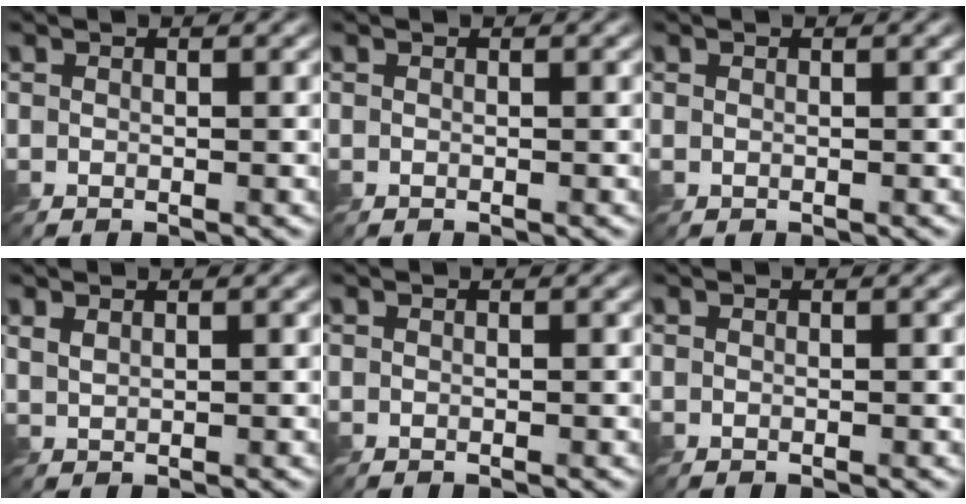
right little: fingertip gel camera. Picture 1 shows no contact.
{"total": 0.0}
{"total": 0.0}
{"total": 1.1, "force": [0.9, 0.4, 0.6], "torque": [-0.019, -0.001, 0.021]}
{"total": 0.0}
{"total": 0.0}